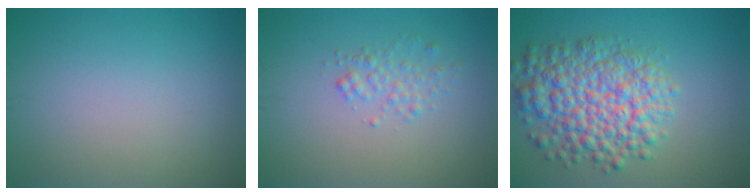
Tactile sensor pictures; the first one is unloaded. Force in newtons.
{"total": 1.6, "press": 1.6, "slide": 0.1}
{"total": 8.1, "press": 8.1, "slide": 0.2}